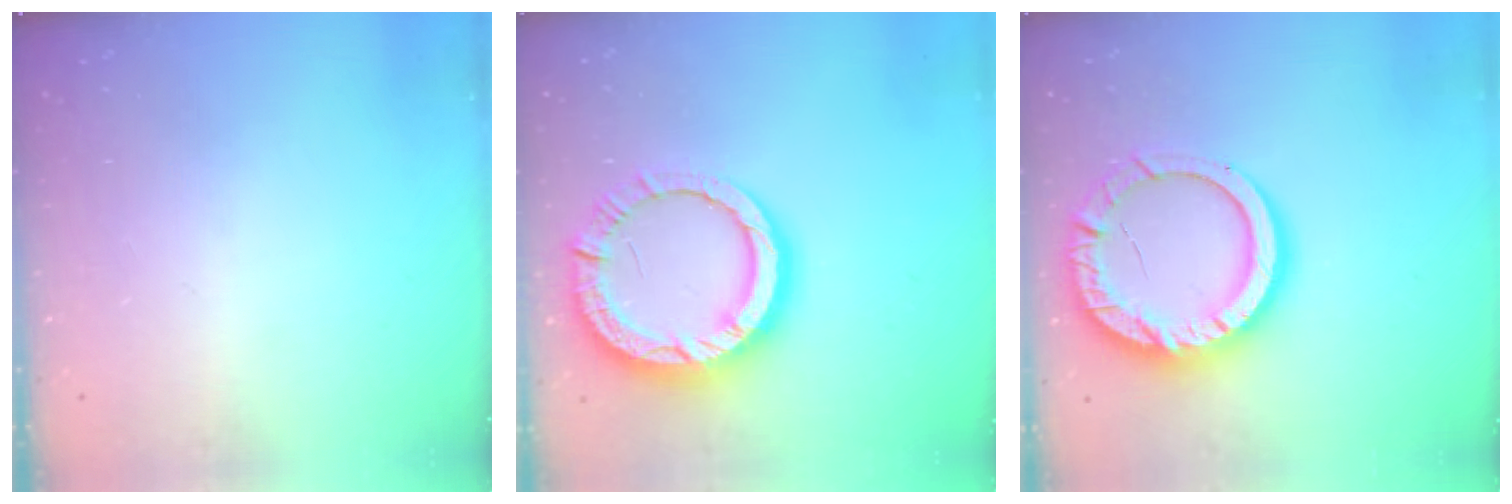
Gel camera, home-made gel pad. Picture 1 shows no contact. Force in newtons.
{"total": 13.9, "press": 13.8, "slide": 1.5}
{"total": 16.9, "press": 16.8, "slide": 1.5}